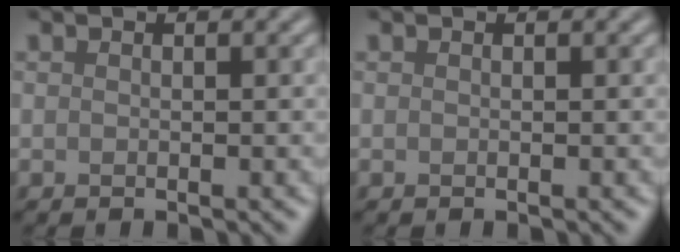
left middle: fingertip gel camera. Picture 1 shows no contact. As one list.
[{"total": 0.0}]